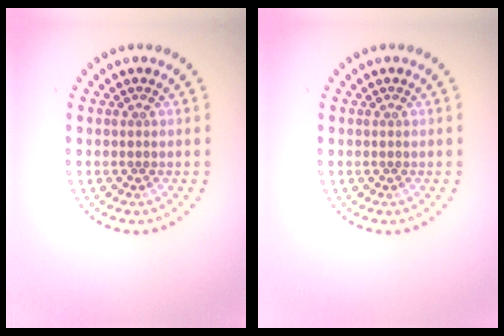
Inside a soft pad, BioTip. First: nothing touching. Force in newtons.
{"total": 0.0}